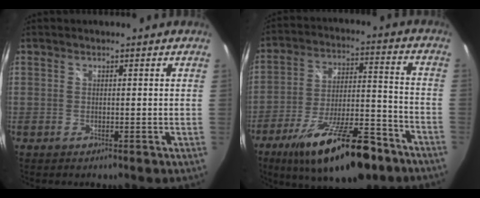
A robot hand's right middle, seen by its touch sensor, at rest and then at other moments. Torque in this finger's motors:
{"motor_torque": [1.22, -0.91, 0.54, 0.21]}